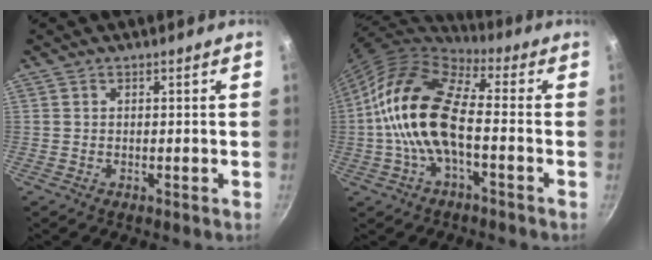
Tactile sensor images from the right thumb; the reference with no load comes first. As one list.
[{"total": 15.6, "force": [-1.7, 7.2, 13.8], "torque": [-0.250, 0.034, -0.045]}]